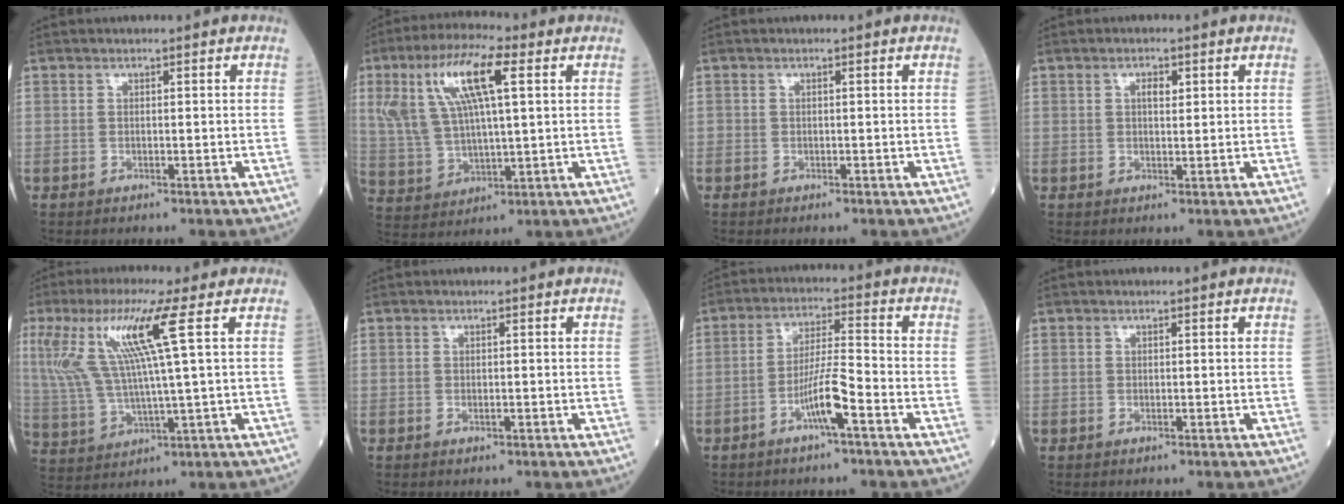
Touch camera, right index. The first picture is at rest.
{"total": 14.2, "force": [5.3, 3.7, 12.7], "torque": [-0.267, 0.025, 0.101]}
{"total": 0.0}
{"total": 1.9, "force": [0.7, 0.8, 1.6], "torque": [-0.026, 0.000, 0.011]}
{"total": 12.7, "force": [4.4, -0.2, 11.9], "torque": [-0.266, 0.012, 0.086]}
{"total": 0.8, "force": [-0.3, 0.2, 0.7], "torque": [-0.013, -0.002, -0.004]}
{"total": 6.6, "force": [-3.3, -0.1, 5.7], "torque": [-0.109, 0.006, -0.064]}
{"total": 0.0}